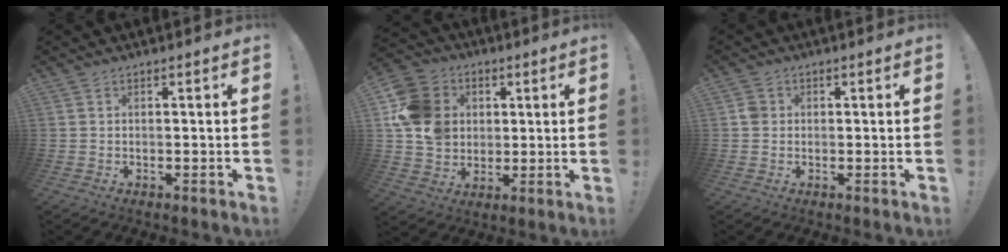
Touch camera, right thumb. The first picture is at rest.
{"total": 15.5, "force": [2.8, 13.5, 7.1], "torque": [-0.110, -0.002, 0.059]}
{"total": 2.5, "force": [0.1, 2.3, 1.0], "torque": [-0.006, 0.003, 0.001]}